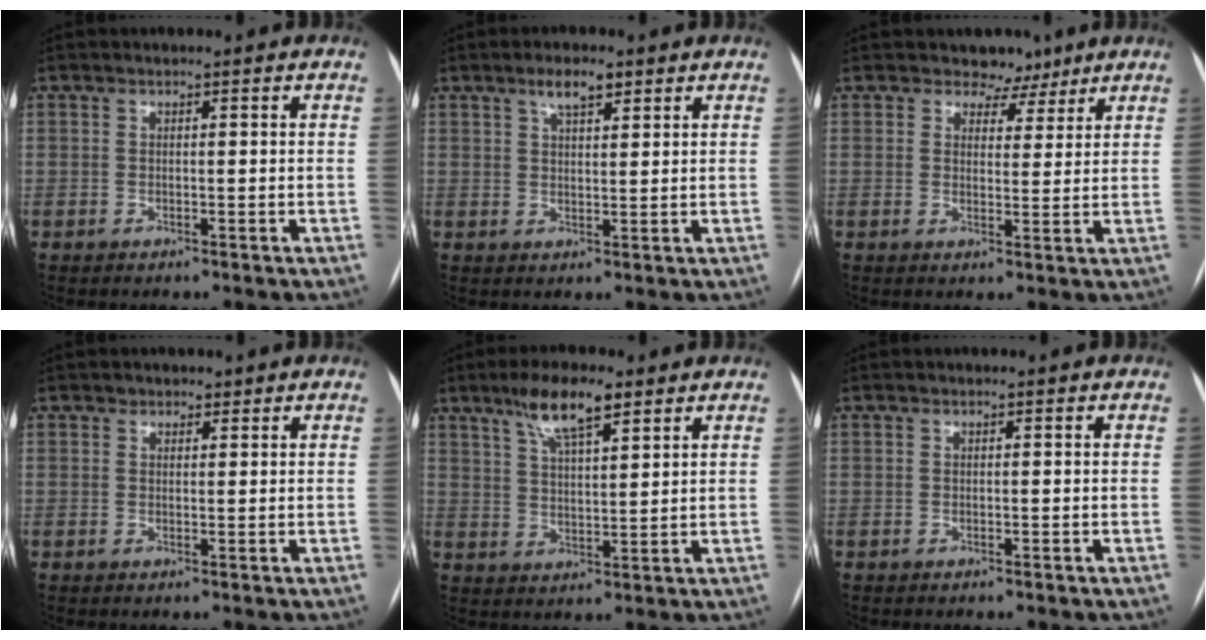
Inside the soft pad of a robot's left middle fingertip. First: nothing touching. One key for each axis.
{"total": 3.9, "fx": 2.5, "fy": 1.1, "fz": 2.7, "tx": -0.053, "ty": 0.005, "tz": 0.044}
{"total": 4.3, "fx": 3.4, "fy": 2.6, "fz": 0.3, "tx": 0.002, "ty": -0.005, "tz": 0.043}
{"total": 1.2, "fx": 0.9, "fy": 0.8, "fz": 0.1, "tx": 0.005, "ty": -0.006, "tz": 0.009}
{"total": 8.2, "fx": 5.4, "fy": 1.7, "fz": 5.9, "tx": -0.117, "ty": 0.009, "tz": 0.100}
{"total": 0.0}